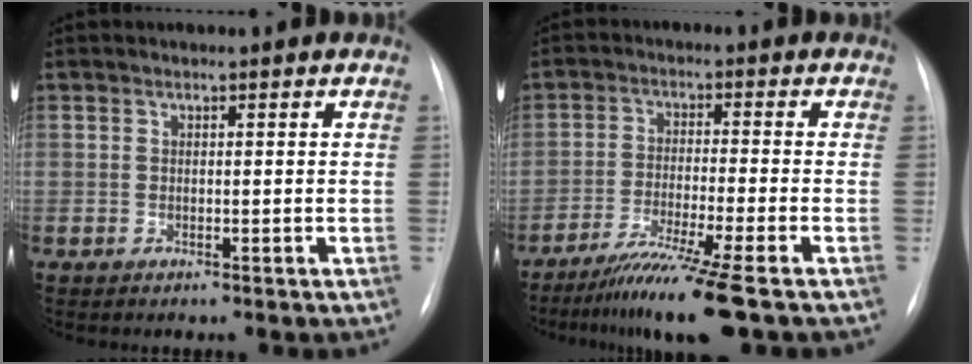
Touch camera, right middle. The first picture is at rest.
{"total": 10.2, "force": [-7.4, -2.0, 6.7], "torque": [-0.112, -0.040, -0.127]}